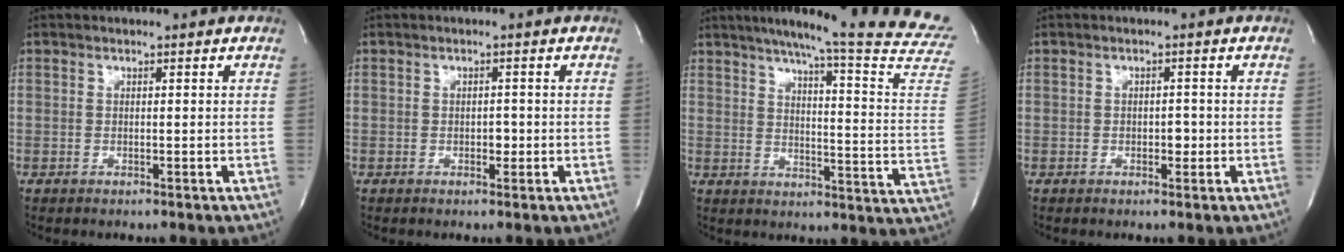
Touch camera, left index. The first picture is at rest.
{"total": 1.2, "force": [-0.5, 0.7, 0.8], "torque": [-0.010, -0.002, -0.007]}
{"total": 24.6, "force": [21.7, -1.7, 11.5], "torque": [-0.170, -0.108, 0.257]}
{"total": 1.4, "force": [-0.5, 0.9, 1.0], "torque": [-0.012, -0.002, -0.008]}